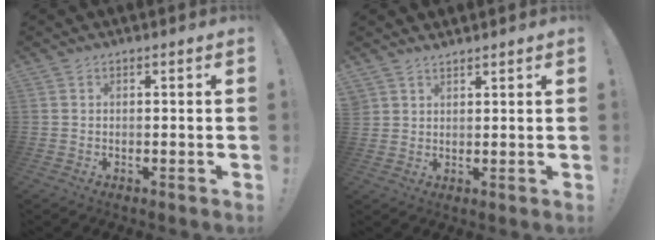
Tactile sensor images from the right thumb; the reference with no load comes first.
{"total": 2.9, "force": [2.6, 1.2, -0.1], "torque": [0.009, -0.020, 0.049]}